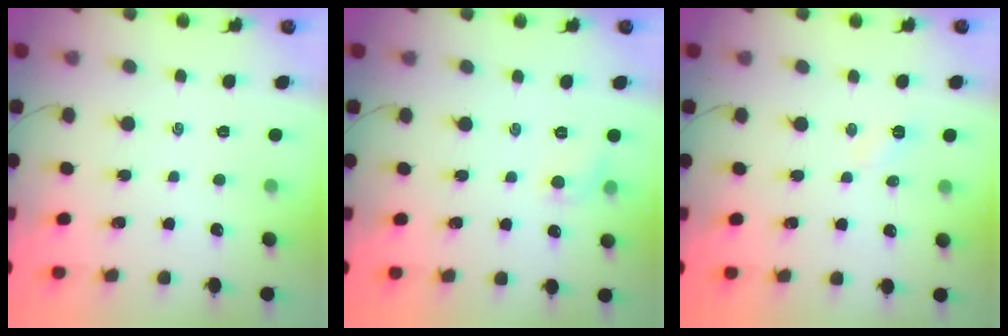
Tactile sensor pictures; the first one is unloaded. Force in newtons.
{"total": 5.0, "press": 4.8, "slide": 1.6}
{"total": 3.3, "press": 3.2, "slide": 1.1}